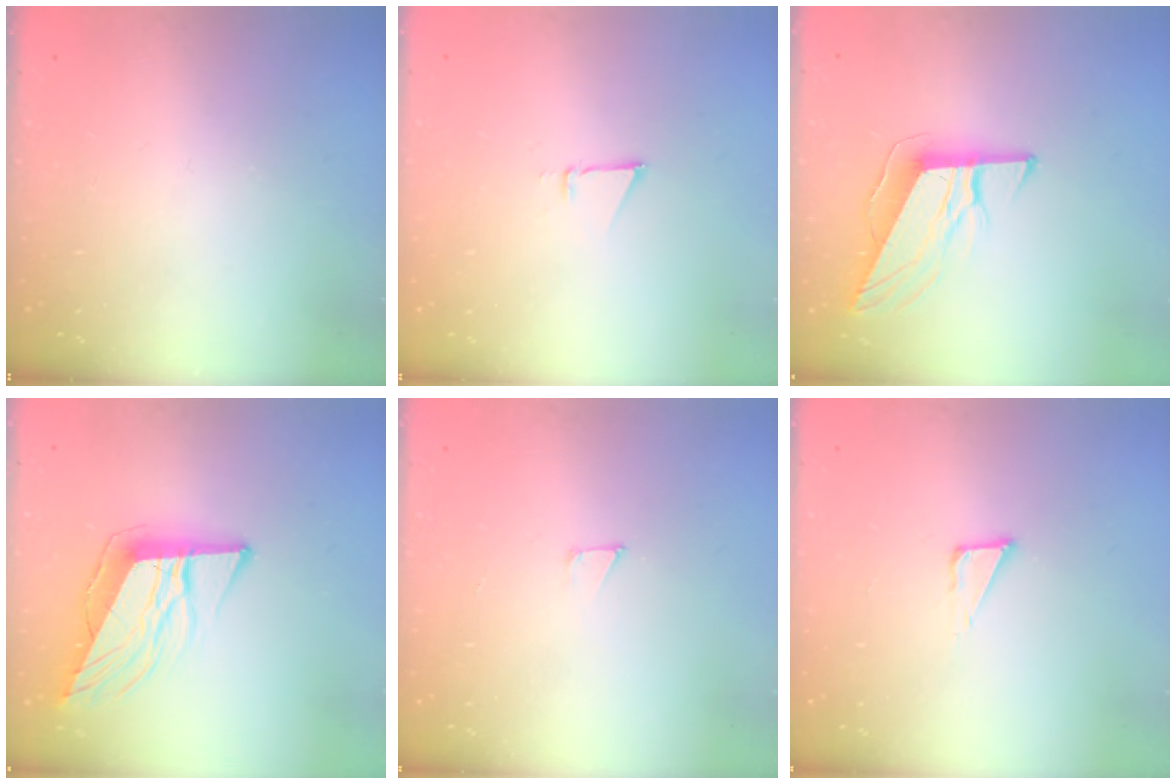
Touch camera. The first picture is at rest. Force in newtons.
{"total": 2.6, "press": 2.5, "slide": 0.8}
{"total": 10.7, "press": 10.3, "slide": 2.6}
{"total": 12.4, "press": 11.9, "slide": 3.6}
{"total": 3.2, "press": 3.2, "slide": 0.2}
{"total": 3.8, "press": 3.7, "slide": 0.9}